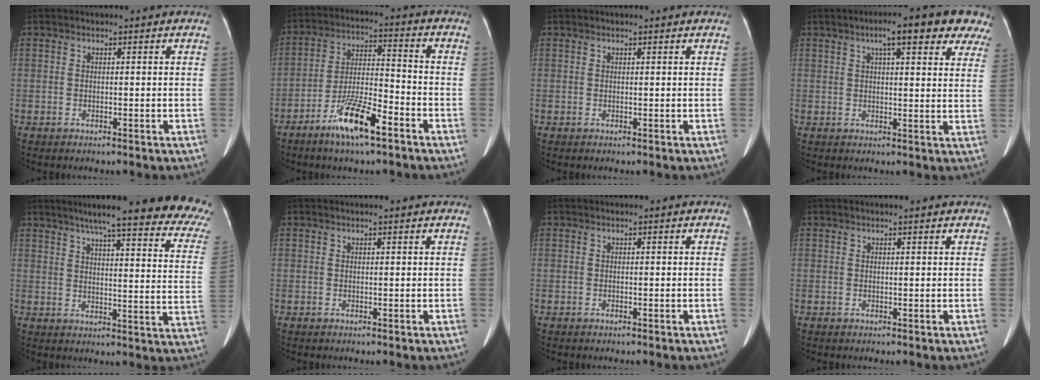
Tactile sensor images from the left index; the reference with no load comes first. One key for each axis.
{"total": 10.2, "fx": -6.3, "fy": 1.7, "fz": 7.9, "tx": -0.155, "ty": -0.008, "tz": -0.117}
{"total": 0.9, "fx": 0.8, "fy": 0.0, "fz": 0.4, "tx": -0.007, "ty": 0.010, "tz": 0.013}
{"total": 12.8, "fx": 8.6, "fy": 2.8, "fz": 9.0, "tx": -0.108, "ty": 0.020, "tz": 0.094}
{"total": 24.8, "fx": 20.3, "fy": 2.1, "fz": 14.1, "tx": -0.170, "ty": -0.034, "tz": 0.236}
{"total": 1.5, "fx": 1.3, "fy": 0.1, "fz": 0.7, "tx": -0.009, "ty": 0.014, "tz": 0.018}
{"total": 0.0}
{"total": 2.4, "fx": 2.1, "fy": 0.2, "fz": 1.1, "tx": -0.014, "ty": 0.015, "tz": 0.024}